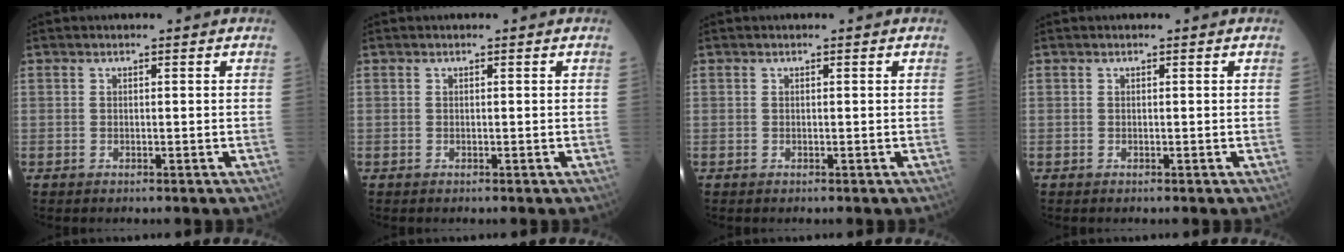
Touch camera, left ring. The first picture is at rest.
{"total": 0.0}
{"total": 0.0}
{"total": 0.0}